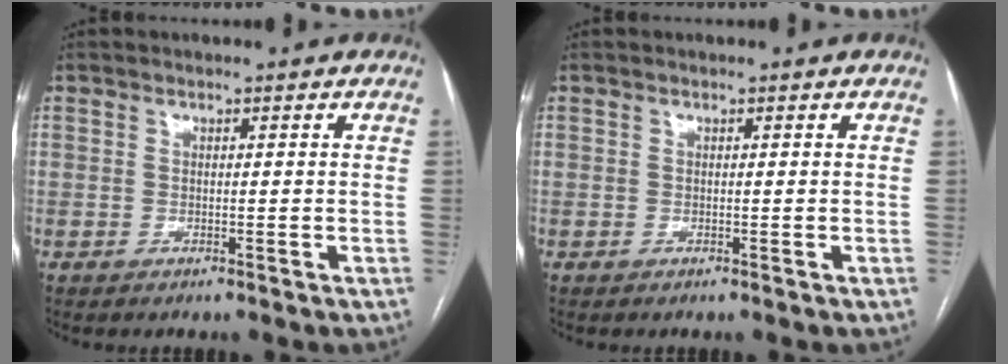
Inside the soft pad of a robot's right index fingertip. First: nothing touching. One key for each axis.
{"total": 0.0}